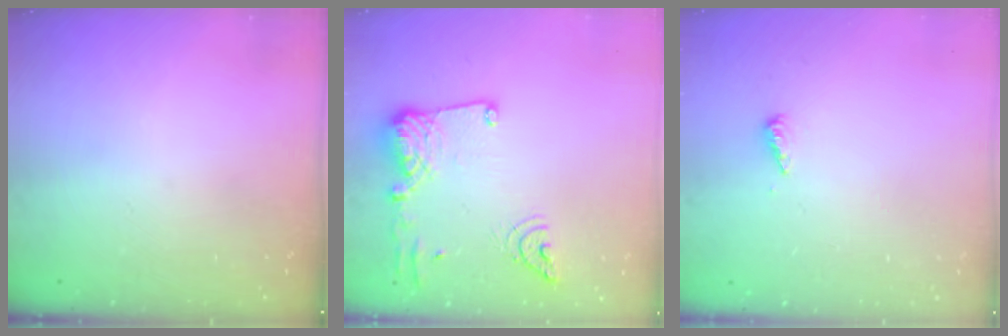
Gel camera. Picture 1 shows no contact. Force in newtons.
{"total": 15.6, "press": 15.5, "slide": 1.8}
{"total": 3.6, "press": 3.6, "slide": 0.4}